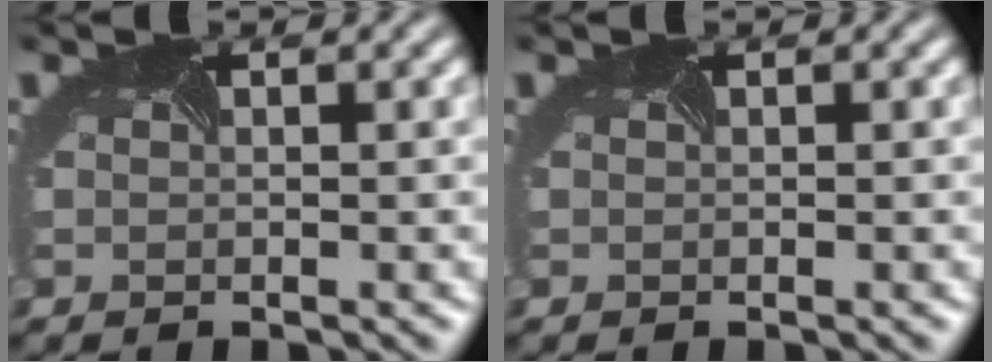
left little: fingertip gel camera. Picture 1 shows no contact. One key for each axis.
{"total": 0.0}